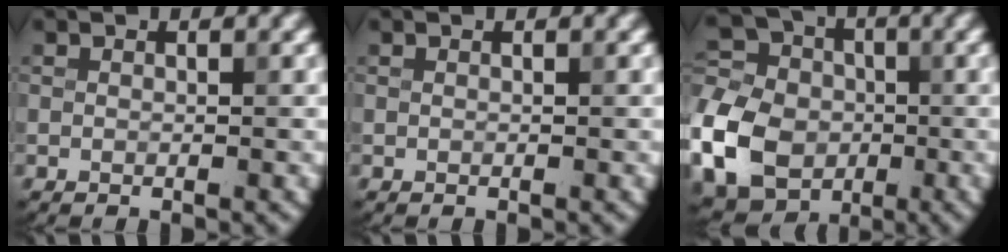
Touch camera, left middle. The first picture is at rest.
{"total": 0.0}
{"total": 10.8, "force": [-3.5, 8.4, 5.8], "torque": [-0.144, 0.004, -0.092]}